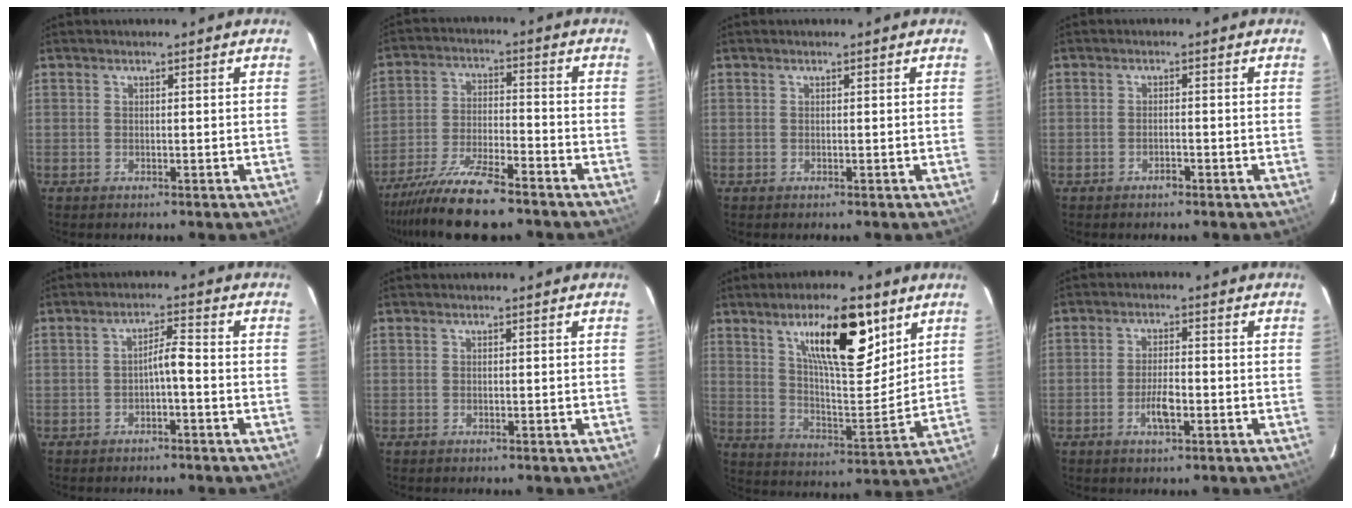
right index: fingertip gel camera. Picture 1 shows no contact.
{"total": 11.8, "force": [-9.7, 1.5, 6.5], "torque": [-0.114, -0.018, -0.169]}
{"total": 0.0}
{"total": 1.2, "force": [-0.9, 0.3, 0.7], "torque": [-0.015, 0.001, -0.014]}
{"total": 3.0, "force": [-1.0, 0.3, 2.9], "torque": [-0.045, 0.009, -0.018]}
{"total": 0.0}
{"total": 15.6, "force": [8.2, 3.8, 12.7], "torque": [-0.204, 0.000, 0.143]}
{"total": 4.0, "force": [-1.4, 0.9, 3.6], "torque": [-0.068, 0.001, -0.025]}